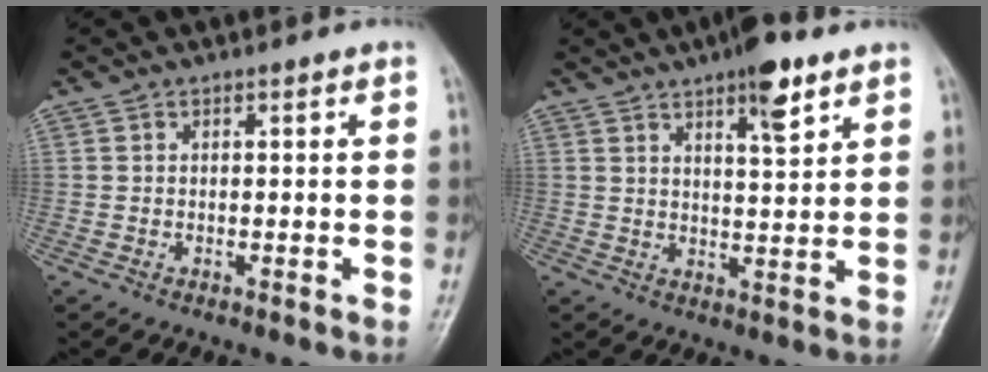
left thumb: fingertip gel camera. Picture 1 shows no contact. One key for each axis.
{"total": 8.1, "fx": 5.0, "fy": 2.3, "fz": 5.9, "tx": -0.078, "ty": -0.025, "tz": 0.074}